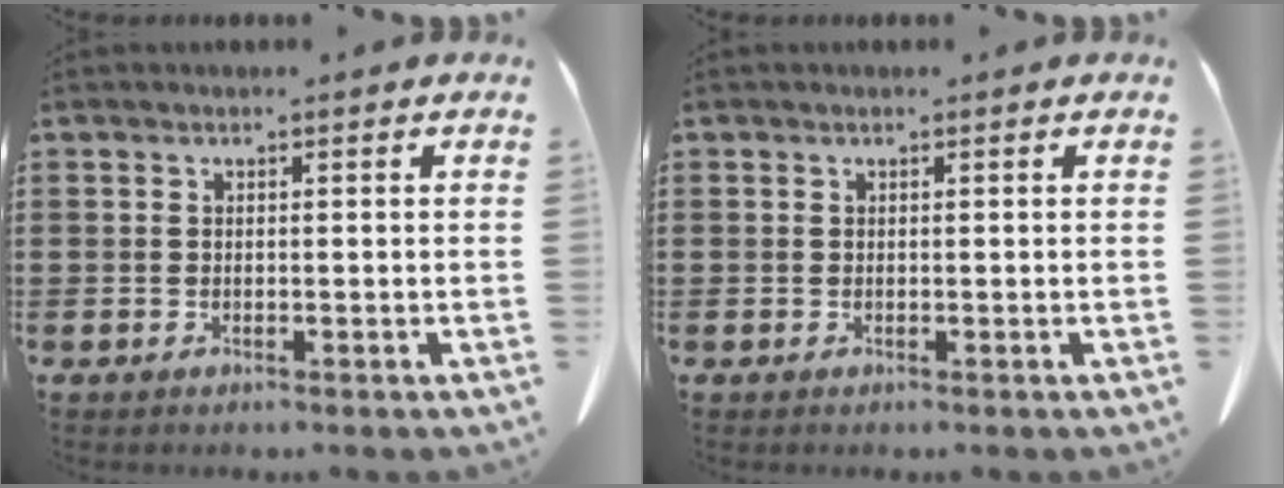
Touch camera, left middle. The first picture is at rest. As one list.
[{"total": 0.0}]